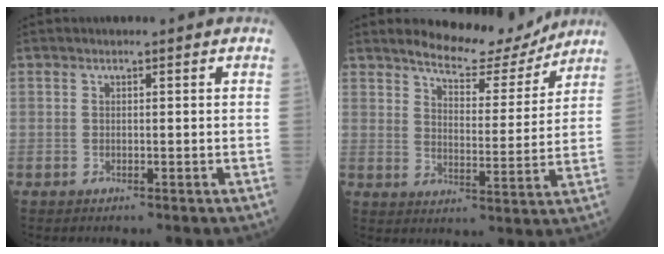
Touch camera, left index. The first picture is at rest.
{"total": 9.9, "force": [9.4, 2.2, 2.4], "torque": [-0.040, -0.014, 0.136]}